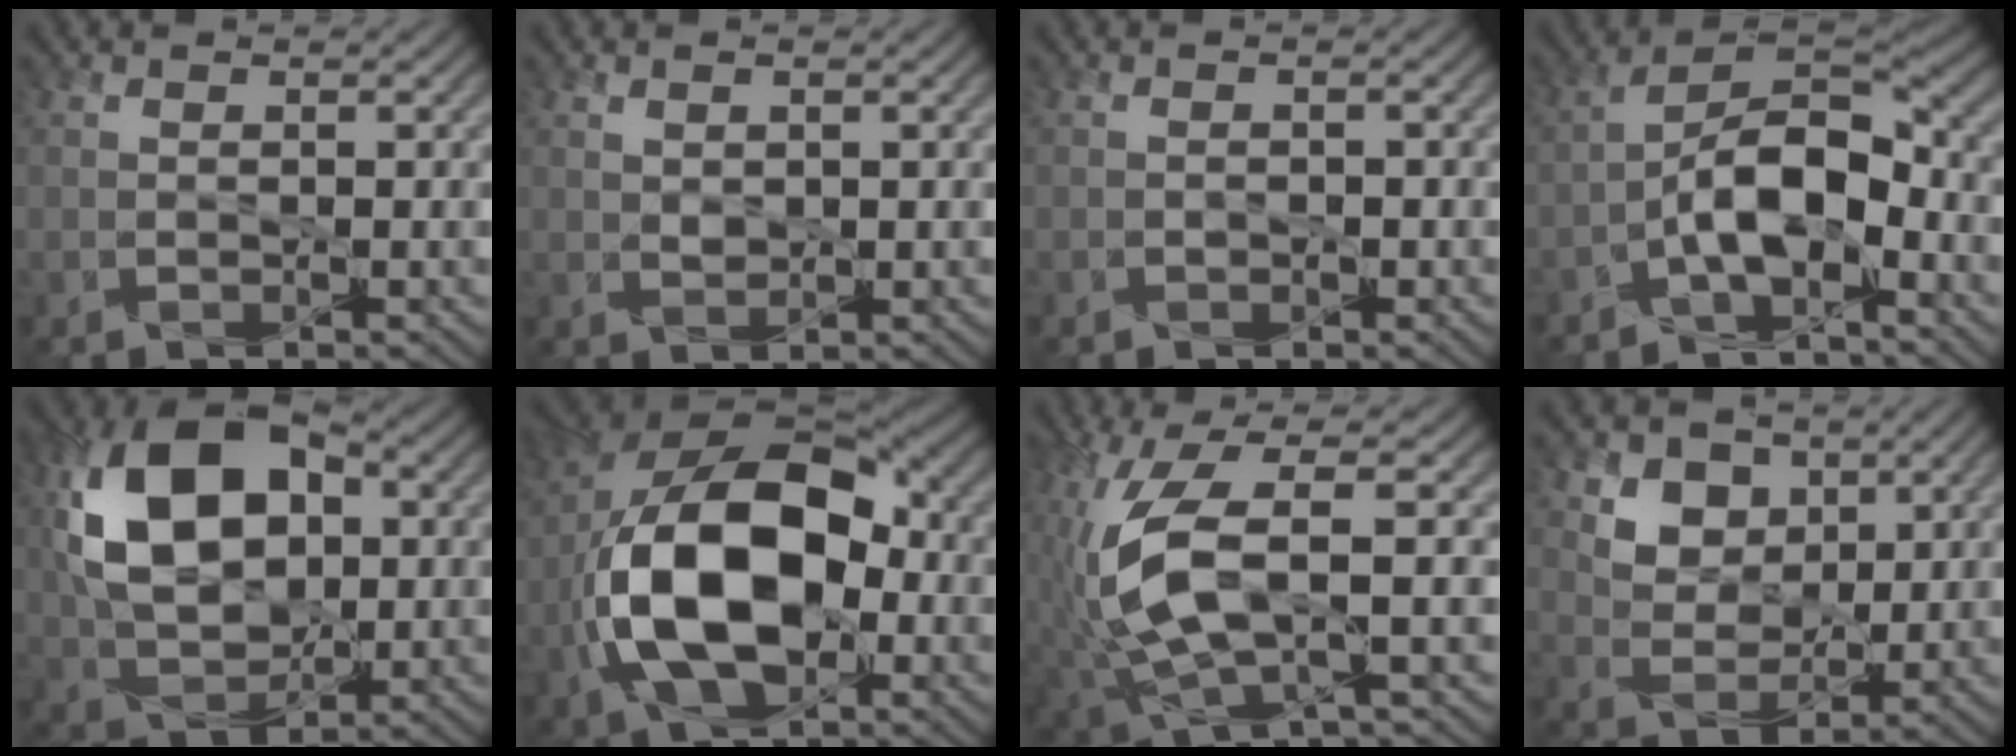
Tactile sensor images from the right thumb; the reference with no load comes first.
{"total": 1.2, "force": [0.7, 0.7, 0.7], "torque": [-0.024, 0.000, 0.010]}
{"total": 0.8, "force": [-0.5, 0.5, 0.3], "torque": [0.008, 0.004, -0.008]}
{"total": 7.4, "force": [-3.2, 3.1, 5.9], "torque": [-0.099, 0.019, -0.070]}
{"total": 14.5, "force": [2.8, 9.4, 10.7], "torque": [-0.221, 0.024, 0.051]}
{"total": 16.5, "force": [-2.9, 9.5, 13.2], "torque": [-0.252, -0.001, -0.055]}
{"total": 10.3, "force": [0.1, 3.7, 9.6], "torque": [-0.221, 0.005, 0.005]}
{"total": 7.5, "force": [3.5, 5.4, 3.9], "torque": [-0.086, -0.009, 0.066]}